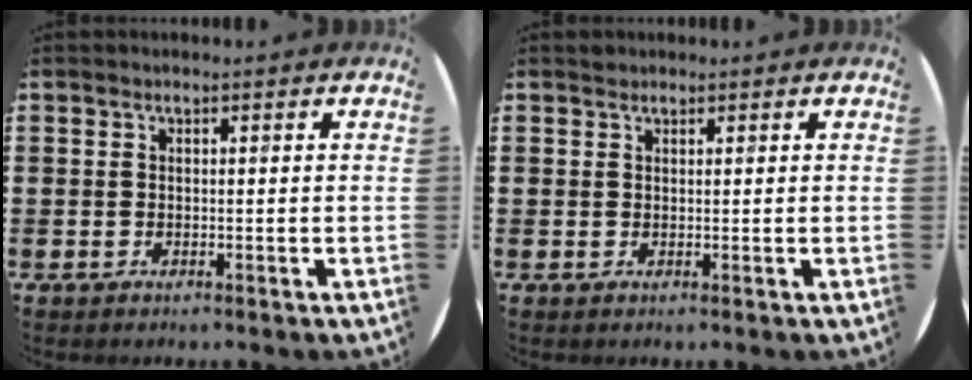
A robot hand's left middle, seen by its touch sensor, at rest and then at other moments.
{"total": 0.6, "force": [0.5, 0.2, -0.1], "torque": [0.010, 0.000, 0.008]}